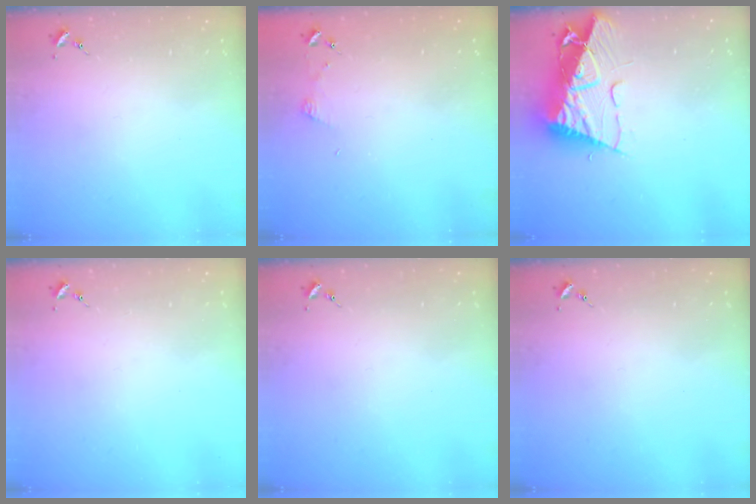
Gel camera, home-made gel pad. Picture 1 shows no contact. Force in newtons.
{"total": 3.6, "press": 3.6, "slide": 0.4}
{"total": 13.6, "press": 13.6, "slide": 1.1}
{"total": 0.0}
{"total": 0.0}
{"total": 0.0}